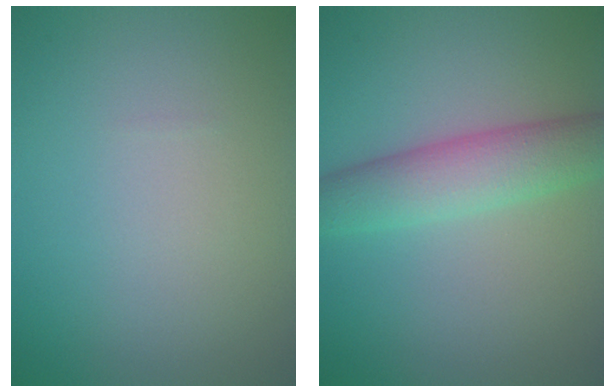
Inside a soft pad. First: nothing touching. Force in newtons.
{"total": 5.0, "press": 5.0, "slide": 0.1}